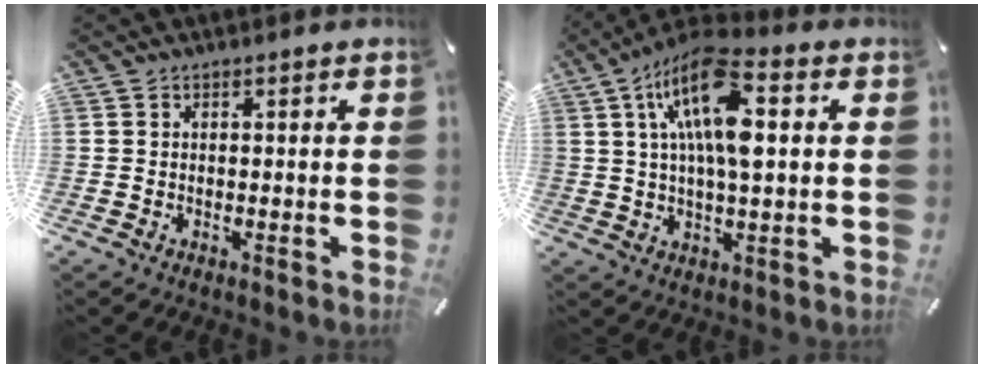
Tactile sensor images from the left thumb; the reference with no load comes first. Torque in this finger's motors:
{"motor_torque": [2.03, 1.97, 1.86, -0.91, 0.64]}